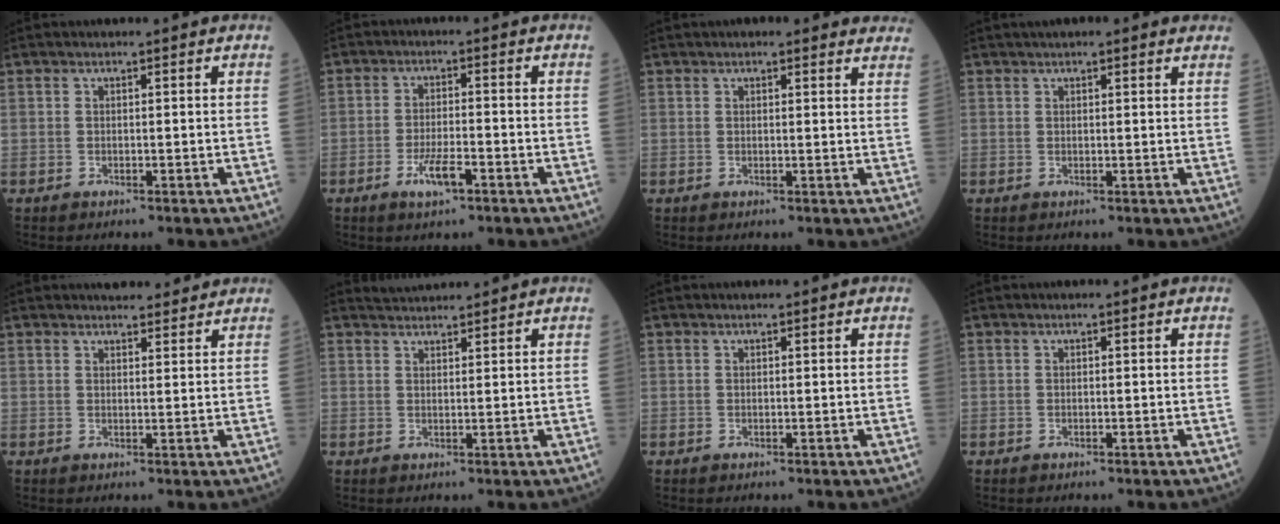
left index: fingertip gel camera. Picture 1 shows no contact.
{"total": 4.6, "force": [-2.6, 1.0, 3.7], "torque": [-0.076, -0.002, -0.046]}
{"total": 8.0, "force": [7.2, 1.7, 2.9], "torque": [-0.015, 0.006, 0.062]}
{"total": 5.5, "force": [4.4, 1.0, 3.2], "torque": [-0.042, 0.028, 0.054]}
{"total": 5.4, "force": [5.0, 1.4, 1.5], "torque": [-0.016, 0.014, 0.062]}
{"total": 2.5, "force": [2.5, -0.3, 0.0], "torque": [-0.005, 0.020, 0.052]}
{"total": 0.7, "force": [0.6, 0.0, 0.2], "torque": [-0.008, 0.008, 0.011]}
{"total": 0.0}